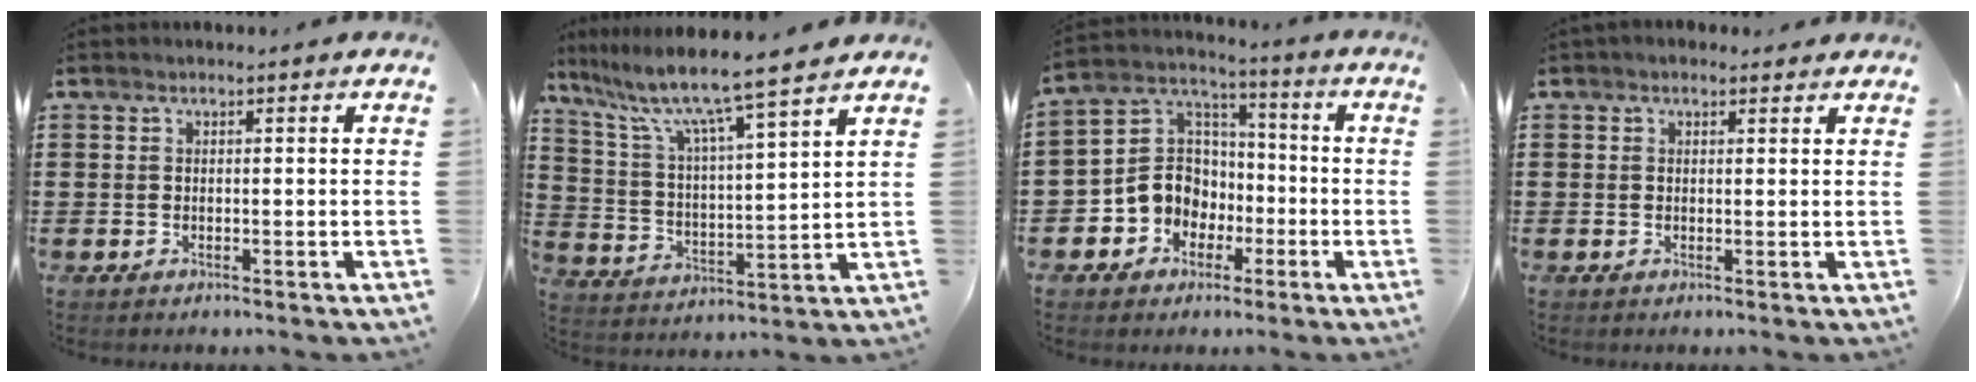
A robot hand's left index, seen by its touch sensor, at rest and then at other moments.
{"total": 8.7, "force": [7.6, -0.4, 4.3], "torque": [-0.115, -0.048, 0.123]}
{"total": 8.4, "force": [-2.5, 7.8, 2.0], "torque": [-0.082, 0.010, -0.051]}
{"total": 1.4, "force": [1.0, 1.0, 0.2], "torque": [-0.008, 0.007, 0.019]}